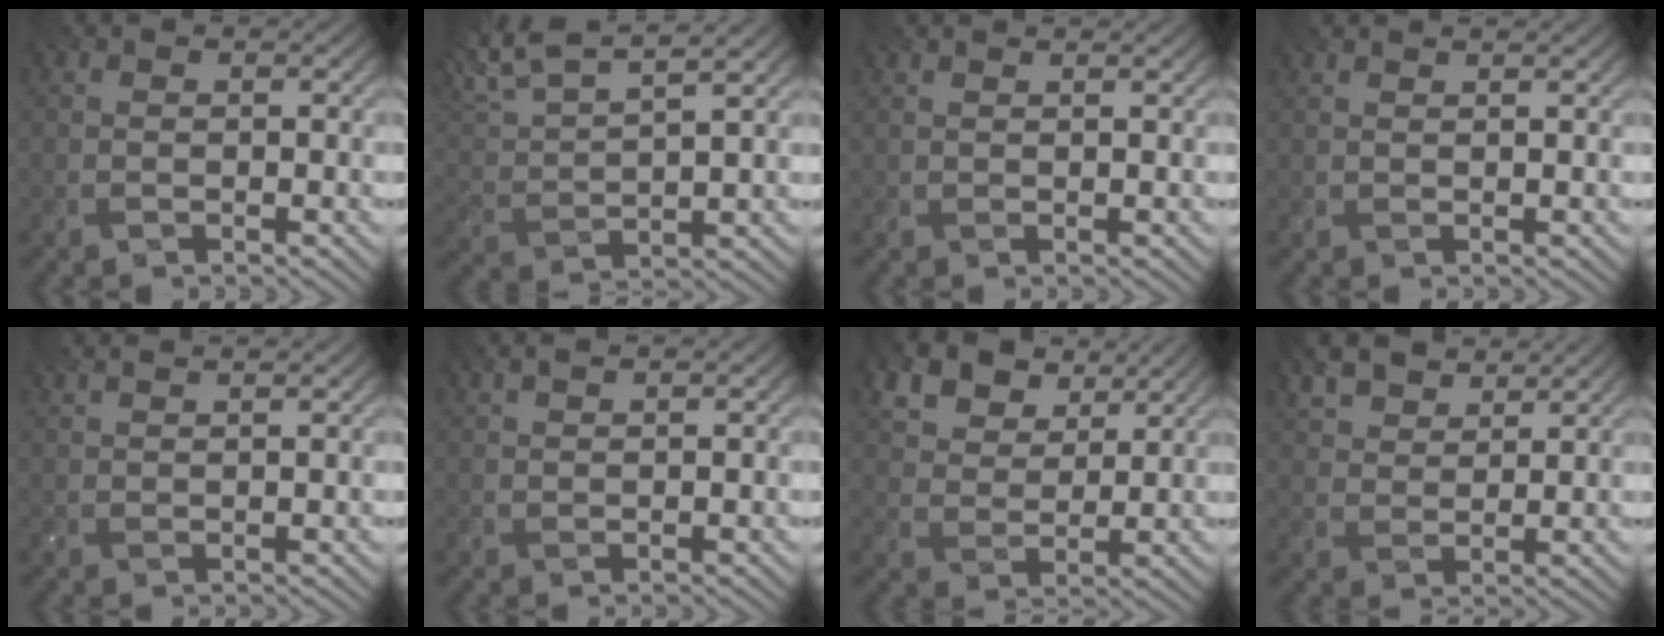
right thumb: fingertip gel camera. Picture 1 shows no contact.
{"total": 7.8, "force": [5.4, 2.2, 5.2], "torque": [-0.121, 0.021, 0.098]}
{"total": 1.6, "force": [1.4, 0.1, 0.8], "torque": [-0.011, -0.002, 0.017]}
{"total": 1.9, "force": [1.7, 0.2, 0.9], "torque": [-0.015, -0.003, 0.020]}
{"total": 3.7, "force": [3.1, 0.6, 2.0], "torque": [-0.029, 0.006, 0.036]}
{"total": 2.6, "force": [2.1, 0.3, 1.5], "torque": [-0.021, 0.002, 0.026]}
{"total": 10.9, "force": [6.7, 6.4, 5.8], "torque": [-0.157, -0.007, 0.120]}
{"total": 9.2, "force": [6.9, 3.8, 4.8], "torque": [-0.135, -0.002, 0.122]}